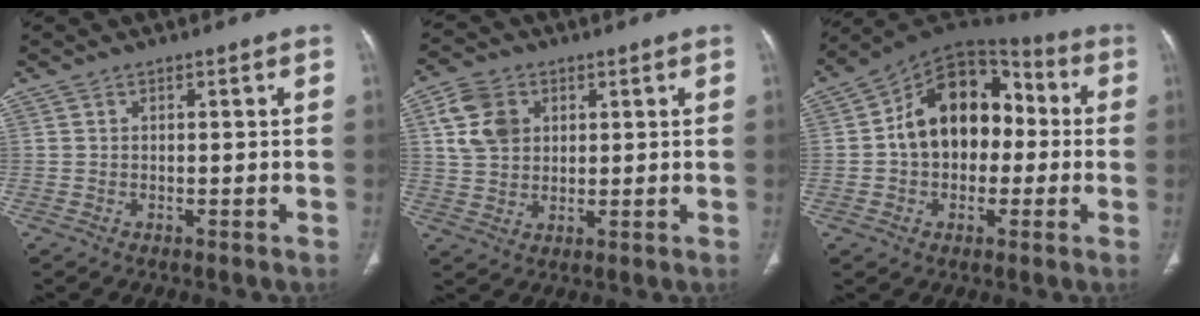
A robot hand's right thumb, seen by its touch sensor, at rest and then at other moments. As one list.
[{"total": 8.4, "force": [2.7, 6.5, 4.6], "torque": [-0.070, 0.000, 0.052]}, {"total": 17.1, "force": [0.2, 12.2, 12.0], "torque": [-0.145, 0.048, -0.007]}]